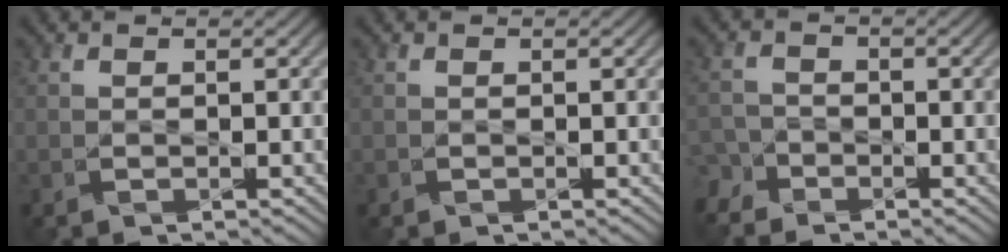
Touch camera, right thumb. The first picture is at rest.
{"total": 0.0}
{"total": 2.9, "force": [-2.4, 1.4, 0.7], "torque": [-0.020, -0.003, -0.060]}